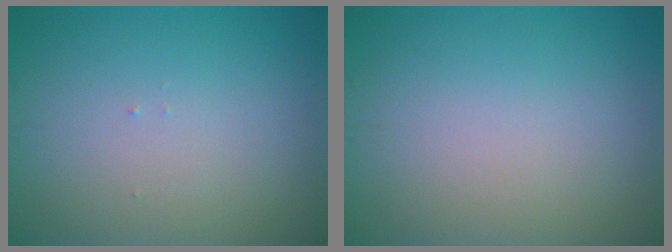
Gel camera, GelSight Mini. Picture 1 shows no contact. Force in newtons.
{"total": 0.0}